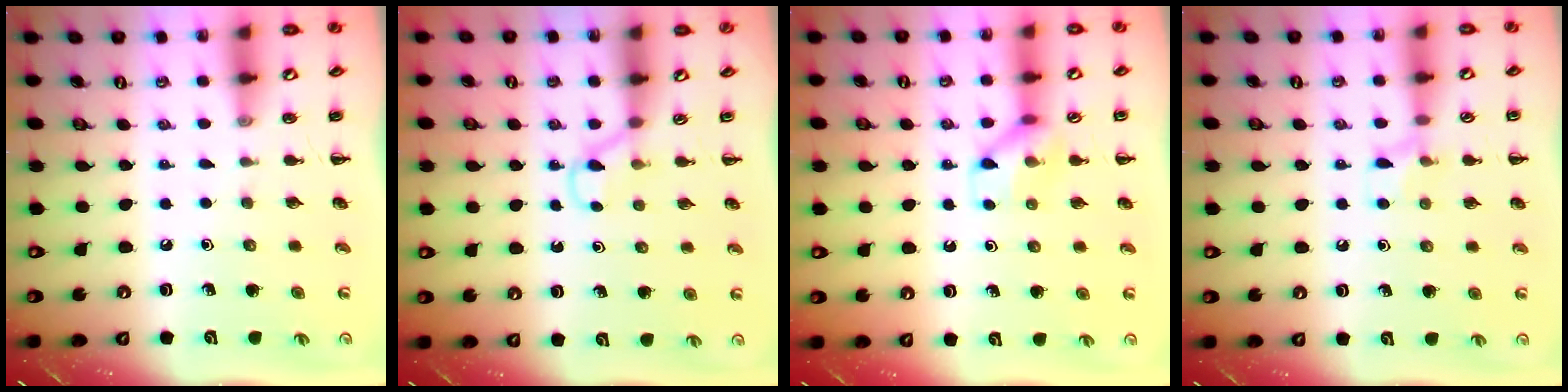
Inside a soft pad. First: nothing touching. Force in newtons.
{"total": 3.7, "press": 3.4, "slide": 1.4}
{"total": 8.9, "press": 8.9, "slide": 0.5}
{"total": 6.8, "press": 6.4, "slide": 2.4}